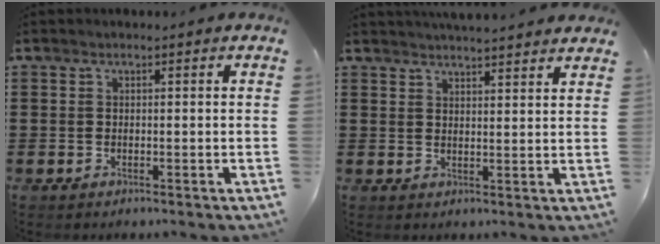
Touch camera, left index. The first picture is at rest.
{"total": 3.3, "force": [3.3, -0.2, 0.3], "torque": [-0.016, -0.012, 0.061]}